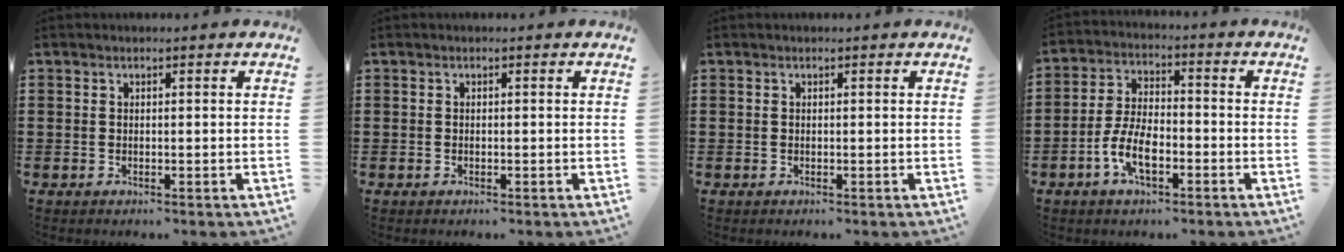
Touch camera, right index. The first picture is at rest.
{"total": 0.0}
{"total": 0.0}
{"total": 7.2, "force": [-3.1, 3.0, 5.8], "torque": [-0.138, -0.008, -0.062]}